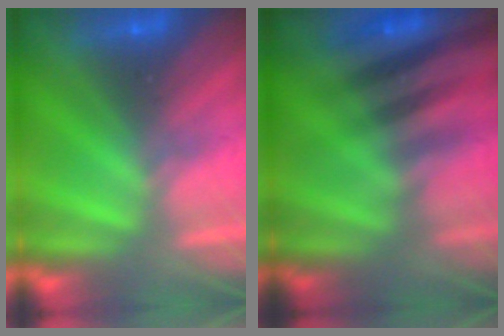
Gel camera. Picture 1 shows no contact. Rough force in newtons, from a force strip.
{"total": 3.2}